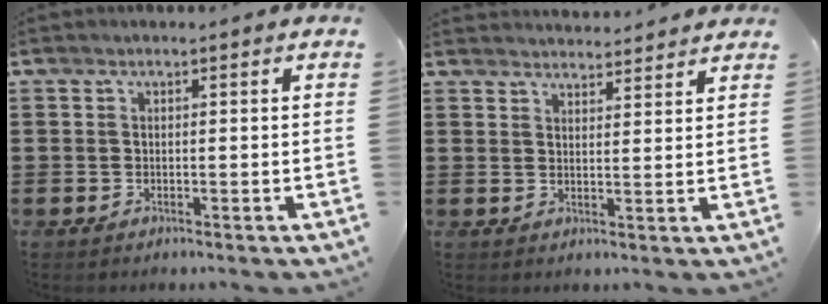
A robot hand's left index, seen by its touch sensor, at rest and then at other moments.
{"total": 2.8, "force": [2.8, -0.1, -0.1], "torque": [-0.006, -0.011, 0.054]}